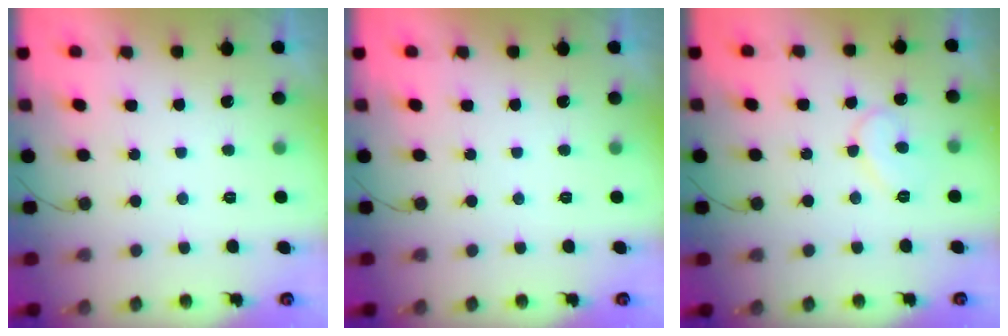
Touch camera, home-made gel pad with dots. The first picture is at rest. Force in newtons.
{"total": 0.0}
{"total": 7.9, "press": 7.9, "slide": 0.4}